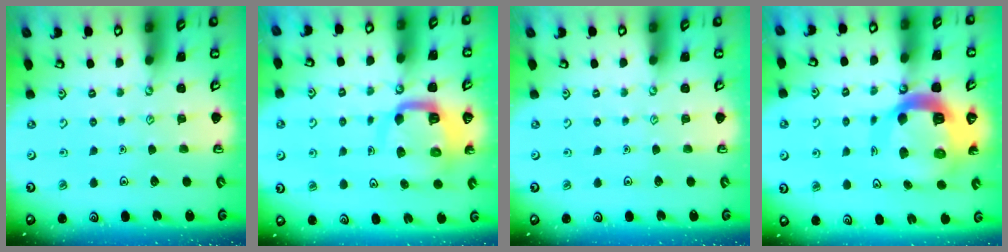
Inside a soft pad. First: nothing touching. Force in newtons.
{"total": 9.1, "press": 9.0, "slide": 1.1}
{"total": 0.0}
{"total": 16.4, "press": 16.3, "slide": 1.8}